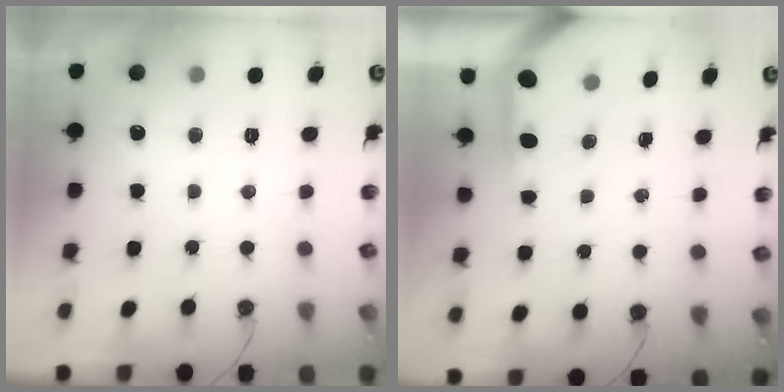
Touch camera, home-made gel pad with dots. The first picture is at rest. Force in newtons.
{"total": 3.7, "press": 3.7, "slide": 0.4}